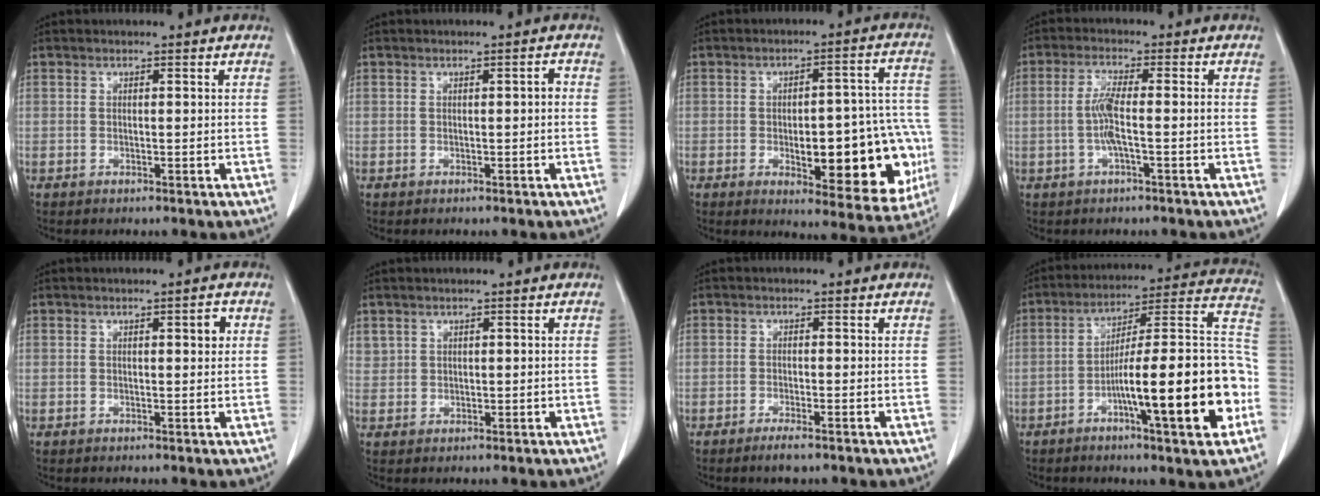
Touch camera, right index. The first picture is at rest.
{"total": 0.9, "force": [0.0, 0.1, 0.9], "torque": [-0.012, 0.002, 0.001]}
{"total": 18.4, "force": [-4.1, 6.4, 16.7], "torque": [-0.139, 0.034, -0.029]}
{"total": 4.3, "force": [-0.9, 0.2, 4.2], "torque": [-0.089, 0.004, -0.018]}
{"total": 1.8, "force": [0.6, 0.3, 1.6], "torque": [-0.023, 0.002, 0.009]}
{"total": 1.5, "force": [1.0, 1.0, 0.2], "torque": [0.003, 0.004, 0.021]}
{"total": 2.3, "force": [-1.6, 0.2, 1.5], "torque": [-0.028, -0.003, -0.027]}
{"total": 20.9, "force": [-6.7, 1.9, 19.8], "torque": [-0.253, 0.018, -0.101]}